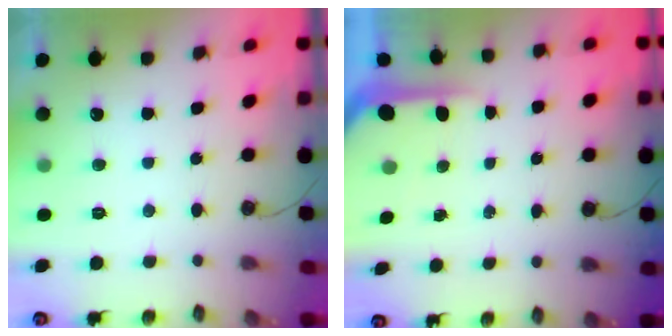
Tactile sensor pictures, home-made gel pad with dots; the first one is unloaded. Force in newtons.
{"total": 5.5, "press": 5.5, "slide": 0.6}